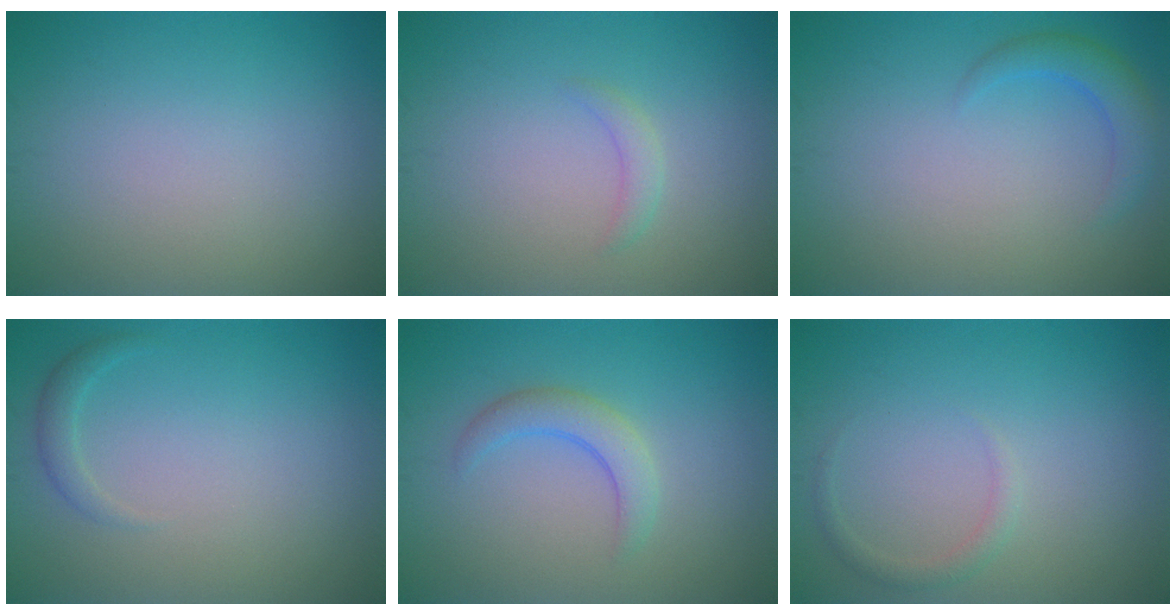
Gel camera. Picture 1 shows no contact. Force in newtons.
{"total": 1.1, "press": 1.1, "slide": 0.1}
{"total": 2.4, "press": 2.4, "slide": 0.2}
{"total": 1.2, "press": 1.2, "slide": 0.1}
{"total": 2.6, "press": 2.6, "slide": 0.2}
{"total": 1.2, "press": 1.2, "slide": 0.0}